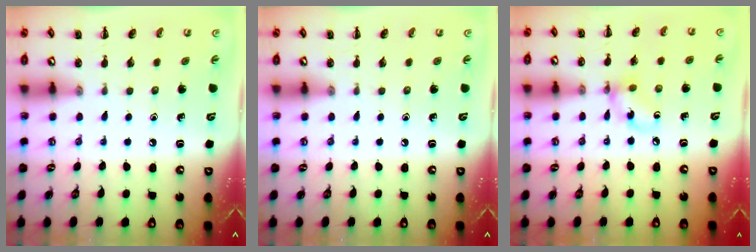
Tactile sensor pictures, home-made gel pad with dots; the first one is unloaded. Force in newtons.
{"total": 0.0}
{"total": 5.5, "press": 5.5, "slide": 0.6}